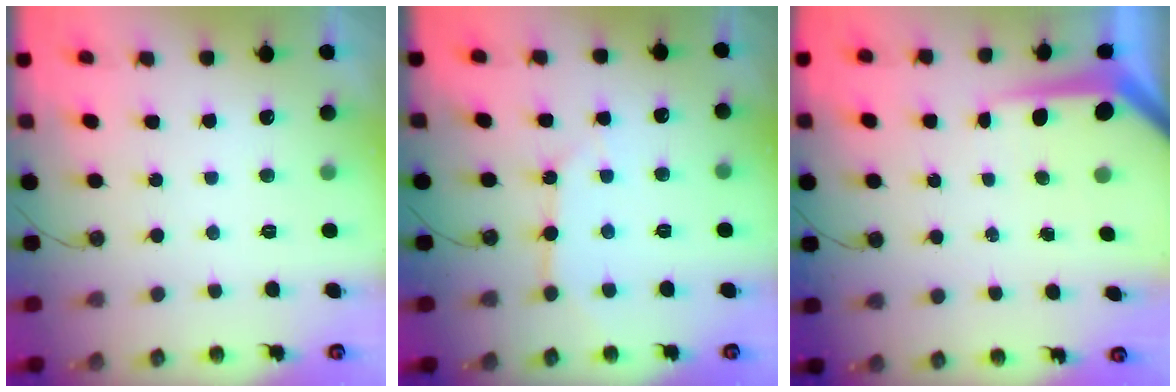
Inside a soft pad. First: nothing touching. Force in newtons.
{"total": 5.1, "press": 5.0, "slide": 0.6}
{"total": 6.4, "press": 6.4, "slide": 0.7}